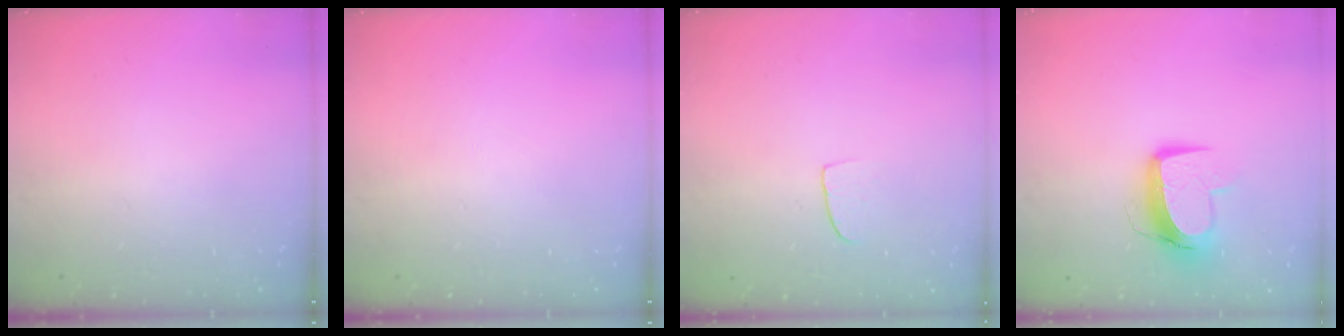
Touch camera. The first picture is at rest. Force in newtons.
{"total": 0.0}
{"total": 5.9, "press": 5.9, "slide": 0.4}
{"total": 11.8, "press": 11.7, "slide": 1.2}